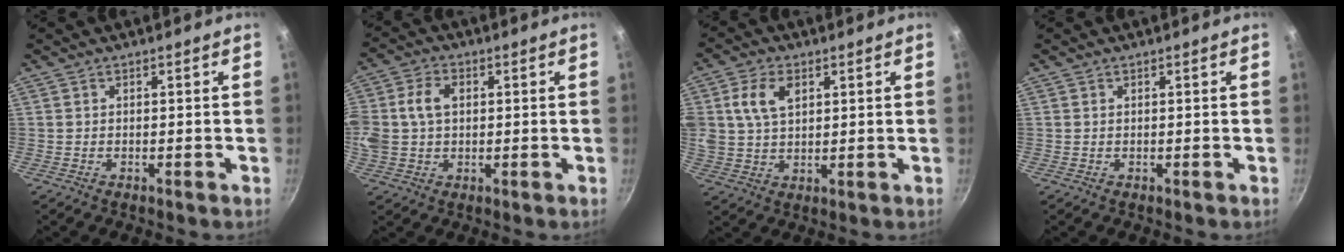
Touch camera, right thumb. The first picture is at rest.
{"total": 11.3, "force": [1.6, 8.3, 7.4], "torque": [-0.161, 0.025, 0.025]}
{"total": 8.5, "force": [2.9, 5.4, 5.9], "torque": [-0.104, 0.001, 0.052]}
{"total": 0.0}